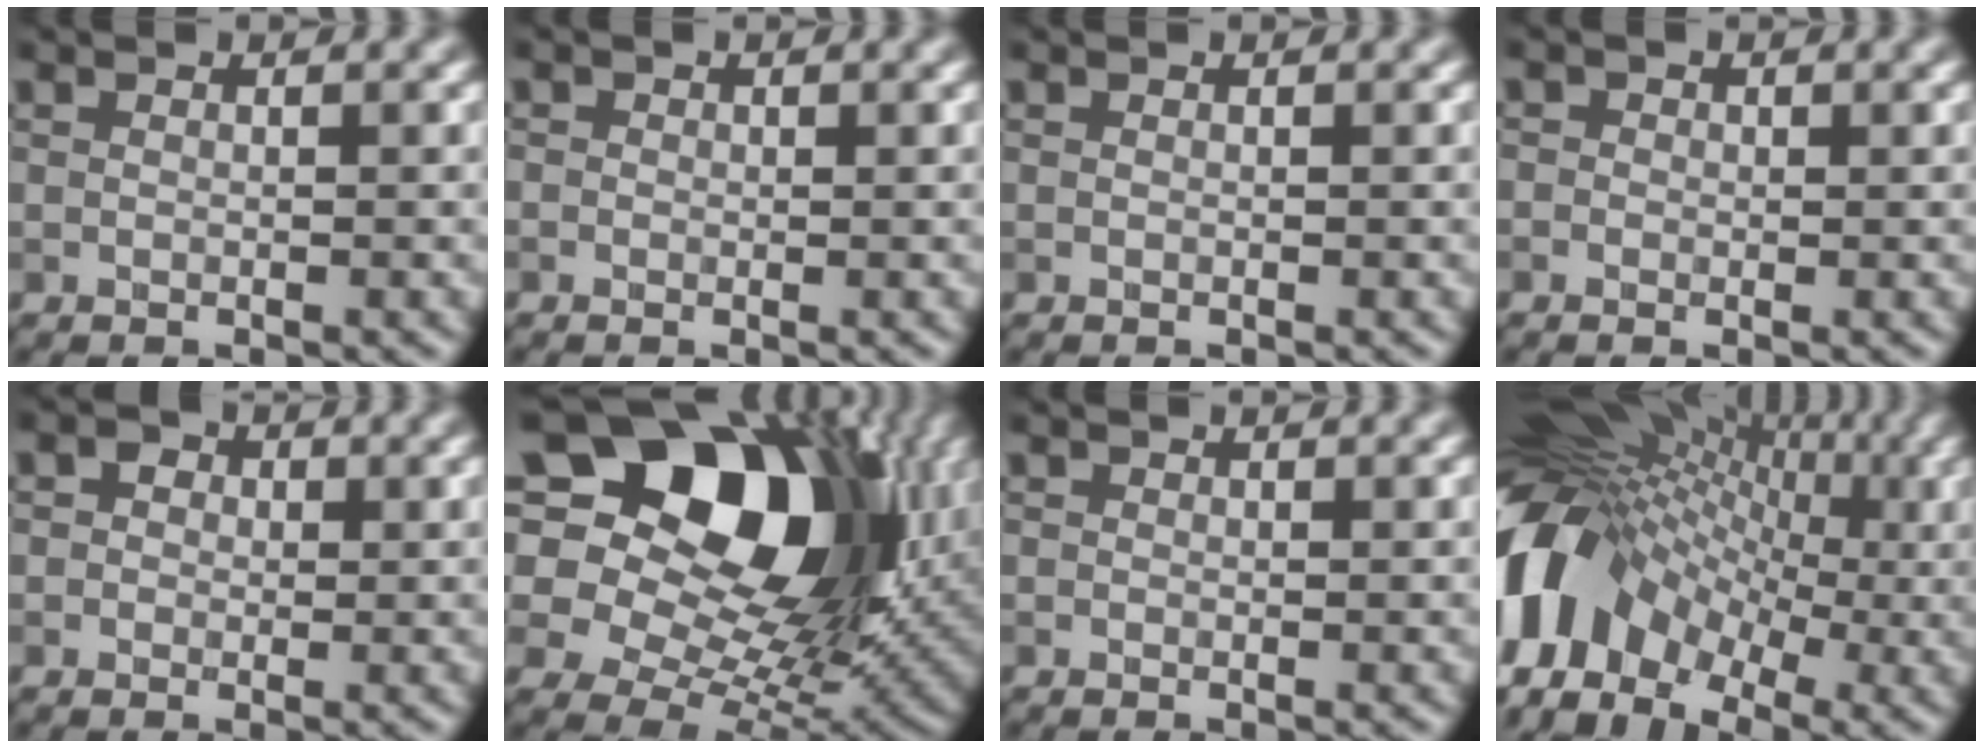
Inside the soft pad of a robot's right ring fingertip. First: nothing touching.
{"total": 1.0, "force": [0.4, 0.8, 0.4], "torque": [-0.002, 0.003, -0.006]}
{"total": 0.0}
{"total": 1.7, "force": [0.6, 1.4, 0.7], "torque": [0.004, 0.013, -0.014]}
{"total": 3.9, "force": [1.5, 3.1, 1.8], "torque": [-0.016, 0.021, -0.004]}
{"total": 21.3, "force": [9.3, 13.6, 13.4], "torque": [-0.275, 0.069, 0.174]}
{"total": 0.6, "force": [0.3, 0.5, 0.2], "torque": [-0.006, 0.002, -0.003]}
{"total": 14.6, "force": [-1.6, 10.1, 10.4], "torque": [-0.216, 0.017, -0.037]}